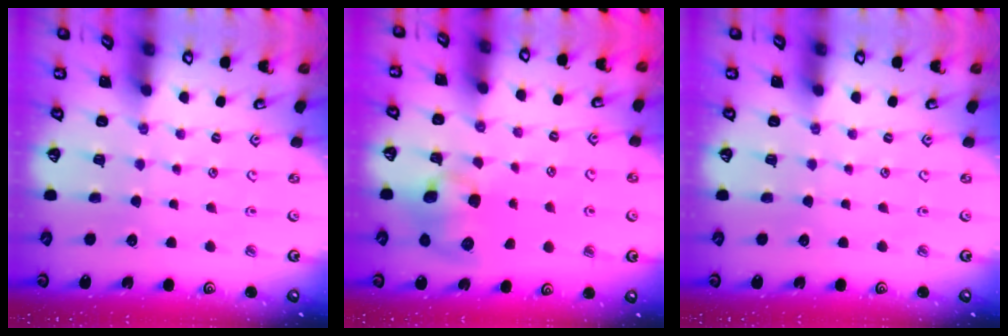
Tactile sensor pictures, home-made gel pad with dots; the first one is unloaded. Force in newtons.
{"total": 8.6, "press": 8.5, "slide": 1.3}
{"total": 0.0}